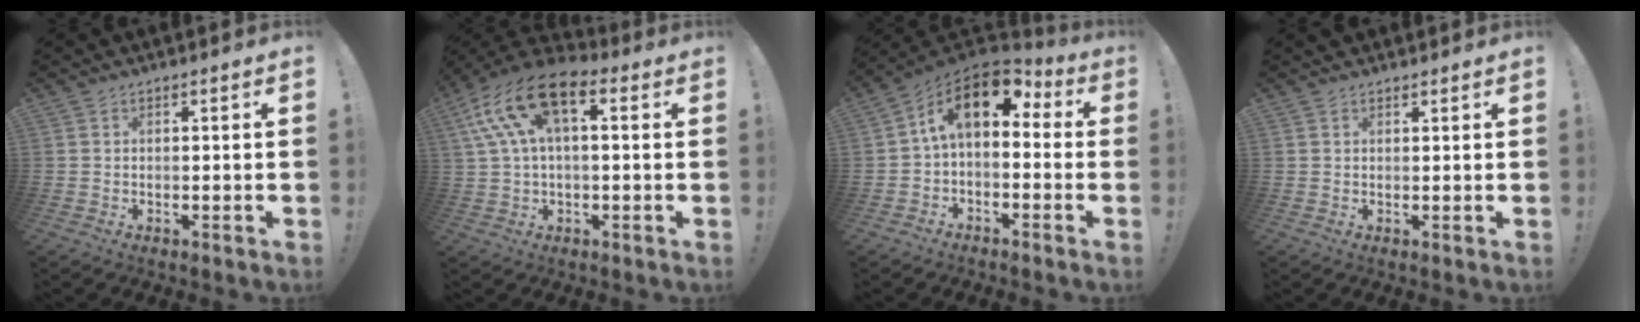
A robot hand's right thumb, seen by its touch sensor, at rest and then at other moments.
{"total": 15.7, "force": [5.7, 8.7, 11.8], "torque": [-0.230, -0.005, 0.106]}
{"total": 12.0, "force": [3.5, 6.3, 9.5], "torque": [-0.157, -0.009, 0.063]}
{"total": 0.0}